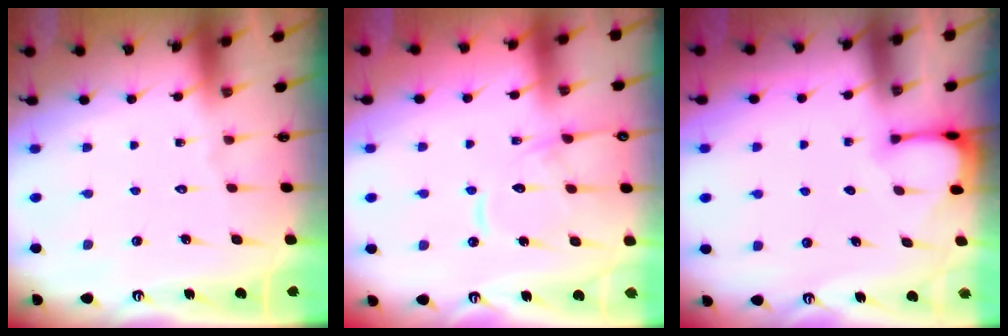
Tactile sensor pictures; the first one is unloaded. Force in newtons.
{"total": 11.6, "press": 11.5, "slide": 1.3}
{"total": 2.6, "press": 2.6, "slide": 0.3}